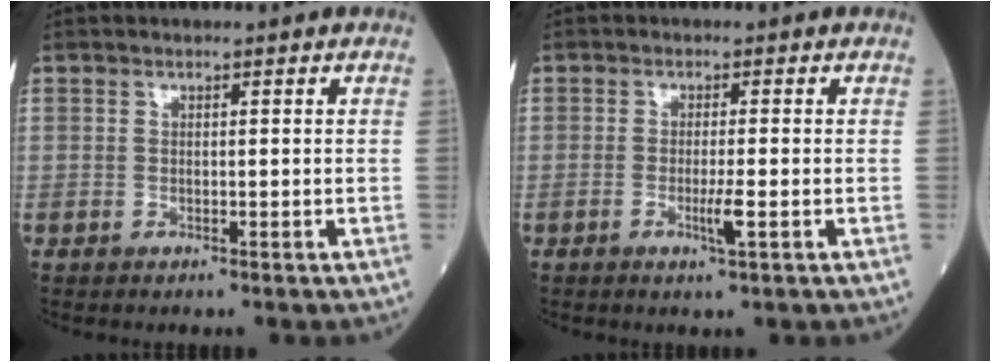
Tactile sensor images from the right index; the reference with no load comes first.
{"total": 2.7, "force": [-0.8, -0.1, 2.6], "torque": [-0.048, -0.006, -0.015]}